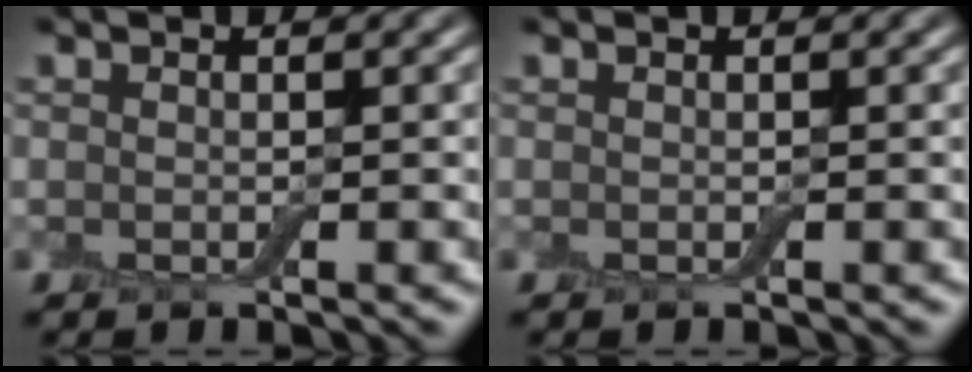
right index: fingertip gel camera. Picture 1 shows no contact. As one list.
[{"total": 0.0}]